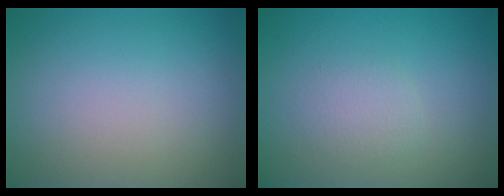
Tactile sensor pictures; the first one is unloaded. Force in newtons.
{"total": 1.5, "press": 1.5, "slide": 0.0}